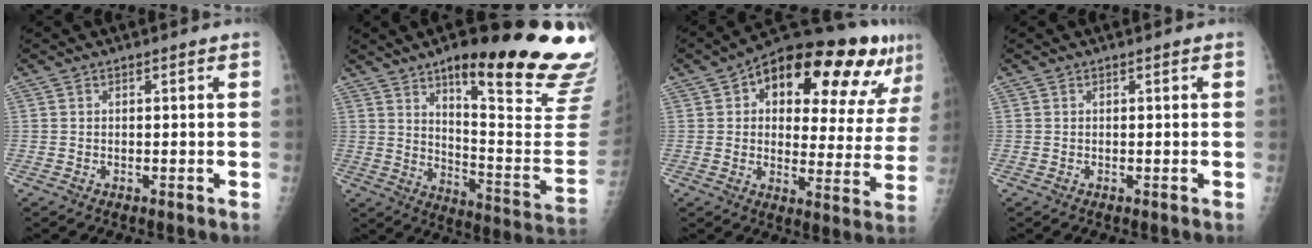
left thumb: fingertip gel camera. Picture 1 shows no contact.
{"total": 28.6, "force": [17.6, 5.7, 21.7], "torque": [-0.229, -0.084, 0.249]}
{"total": 23.6, "force": [11.5, 10.4, 17.7], "torque": [-0.208, 0.008, 0.164]}
{"total": 0.0}